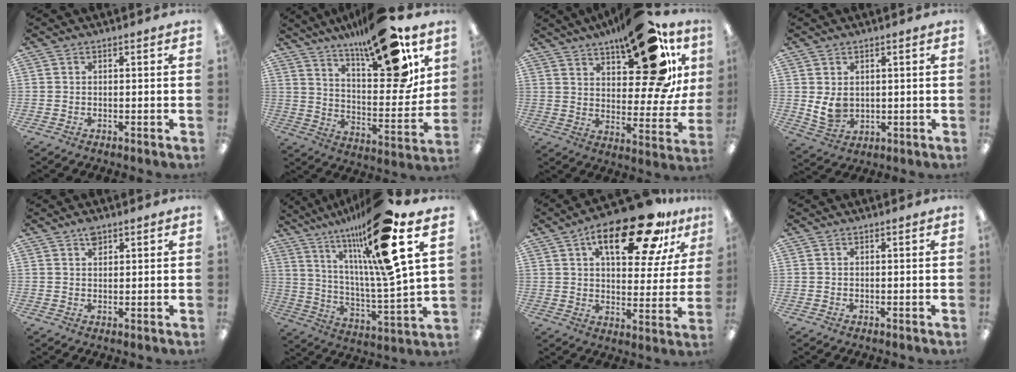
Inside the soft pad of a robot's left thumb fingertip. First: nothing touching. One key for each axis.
{"total": 19.6, "fx": 13.4, "fy": 5.5, "fz": 13.2, "tx": -0.192, "ty": -0.099, "tz": 0.217}
{"total": 22.2, "fx": 13.5, "fy": 8.3, "fz": 15.6, "tx": -0.193, "ty": -0.087, "tz": 0.214}
{"total": 5.4, "fx": 1.4, "fy": 3.9, "fz": 3.4, "tx": -0.070, "ty": -0.013, "tz": 0.022}
{"total": 2.6, "fx": 1.7, "fy": 1.2, "fz": 1.5, "tx": -0.025, "ty": -0.002, "tz": 0.029}
{"total": 22.5, "fx": 14.5, "fy": 3.1, "fz": 17.0, "tx": -0.281, "ty": -0.081, "tz": 0.220}
{"total": 22.1, "fx": 12.4, "fy": 9.4, "fz": 15.6, "tx": -0.225, "ty": -0.055, "tz": 0.198}
{"total": 0.0}